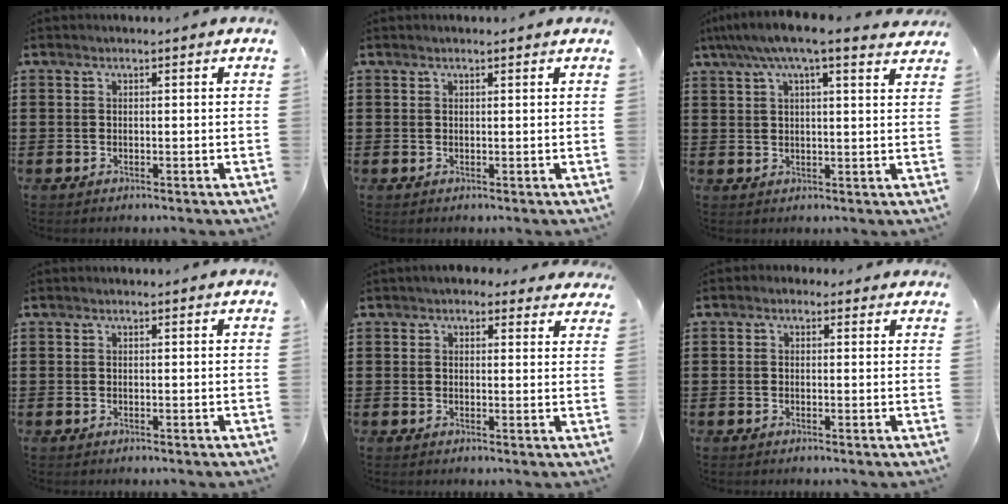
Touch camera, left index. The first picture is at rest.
{"total": 0.5, "force": [0.5, 0.0, 0.3], "torque": [-0.007, 0.000, 0.010]}
{"total": 6.4, "force": [4.9, 0.6, 4.0], "torque": [-0.093, -0.009, 0.086]}
{"total": 0.0}
{"total": 2.6, "force": [2.2, 1.2, 0.8], "torque": [-0.015, -0.001, 0.038]}
{"total": 1.0, "force": [0.3, 0.8, 0.4], "torque": [-0.011, 0.005, 0.004]}